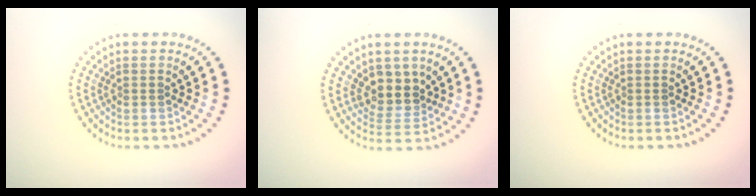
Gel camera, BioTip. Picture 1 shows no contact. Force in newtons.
{"total": 3.1, "press": 2.6, "slide": 1.7}
{"total": 0.0}